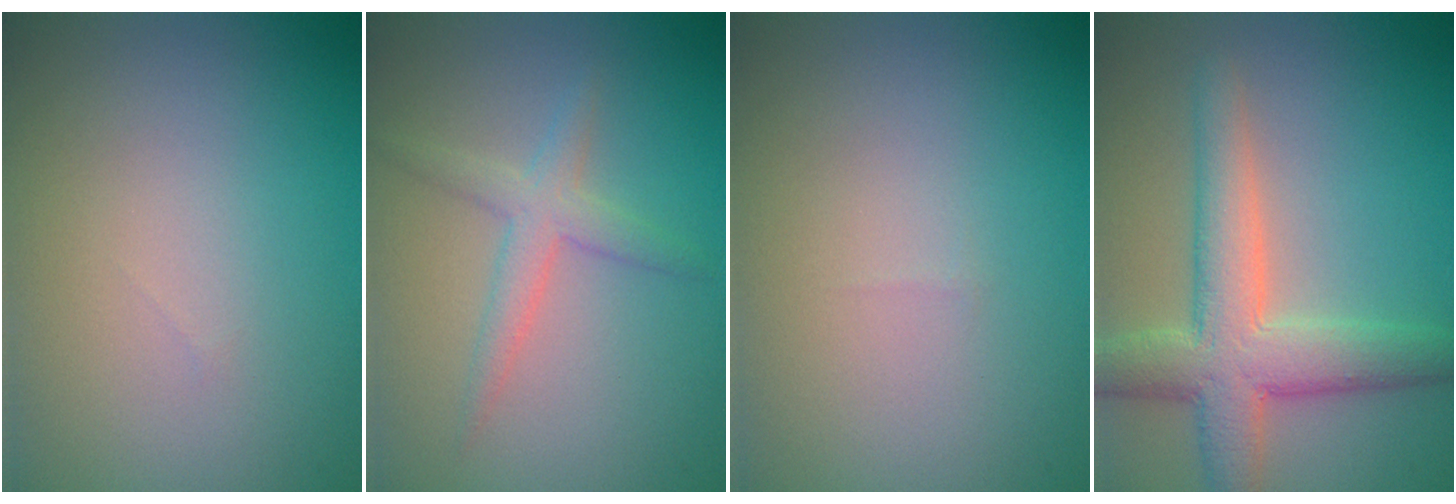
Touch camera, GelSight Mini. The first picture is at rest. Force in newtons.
{"total": 2.5, "press": 2.5, "slide": 0.0}
{"total": 0.0}
{"total": 6.1, "press": 6.1, "slide": 0.4}